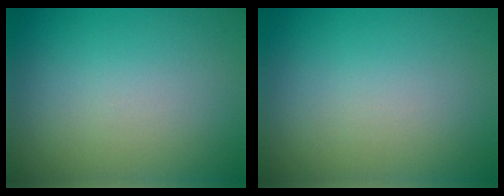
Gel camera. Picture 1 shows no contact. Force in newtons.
{"total": 0.0}